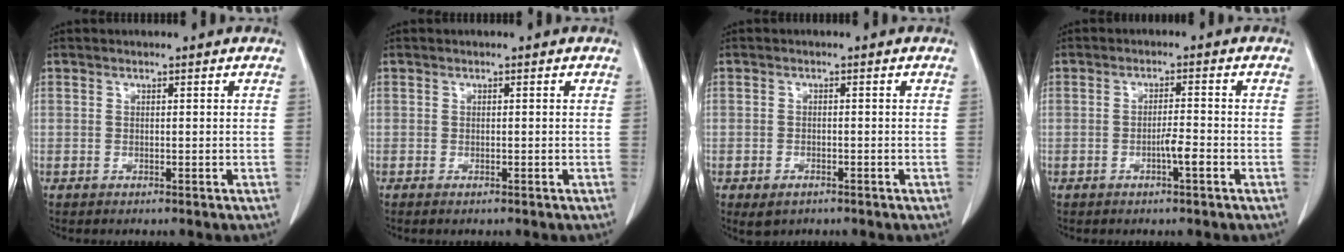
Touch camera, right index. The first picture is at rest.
{"total": 0.6, "force": [-0.4, 0.1, 0.4], "torque": [-0.009, -0.001, -0.007]}
{"total": 2.7, "force": [-1.6, 1.4, 1.5], "torque": [-0.028, -0.002, -0.018]}
{"total": 2.8, "force": [-1.2, 0.1, 2.5], "torque": [-0.041, 0.001, -0.021]}